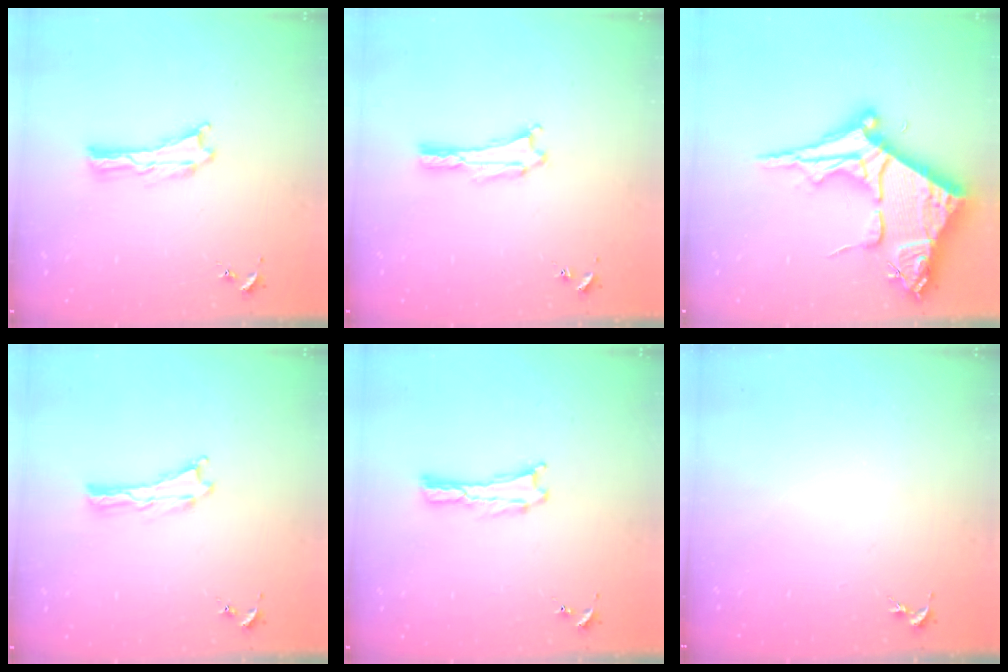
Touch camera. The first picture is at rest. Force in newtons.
{"total": 1.8, "press": 1.8, "slide": 0.2}
{"total": 16.1, "press": 16.1, "slide": 1.6}
{"total": 0.0}
{"total": 0.0}
{"total": 0.0}